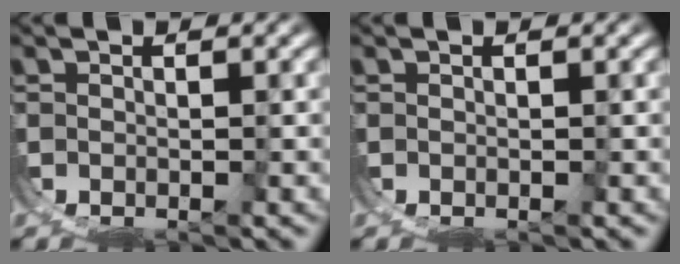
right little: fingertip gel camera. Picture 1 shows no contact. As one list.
[{"total": 0.0}]